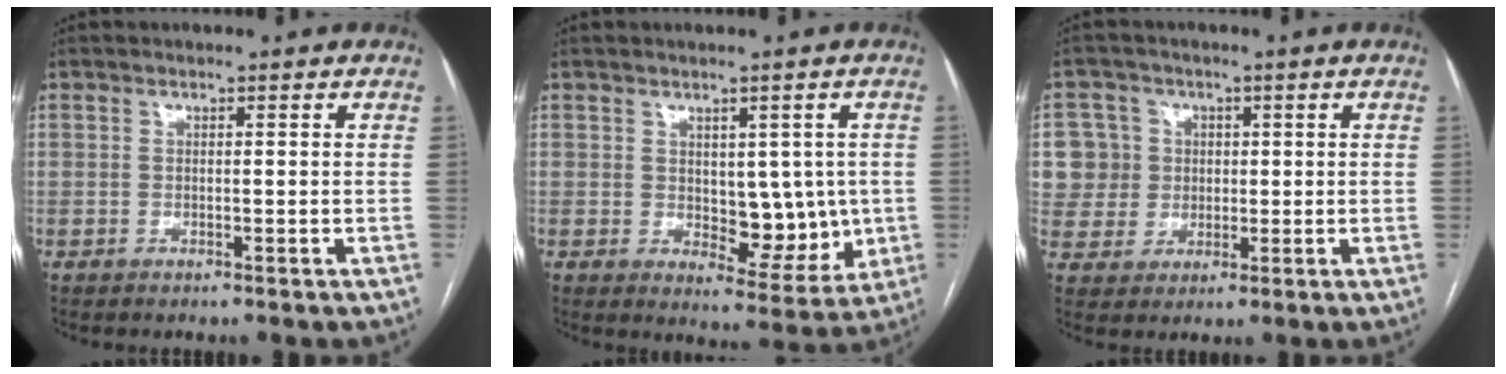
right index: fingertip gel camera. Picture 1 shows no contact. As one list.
[{"total": 7.6, "force": [0.1, 4.4, 6.2], "torque": [-0.064, 0.001, 0.019]}, {"total": 8.0, "force": [1.5, 7.8, 0.5], "torque": [-0.014, 0.028, 0.035]}]